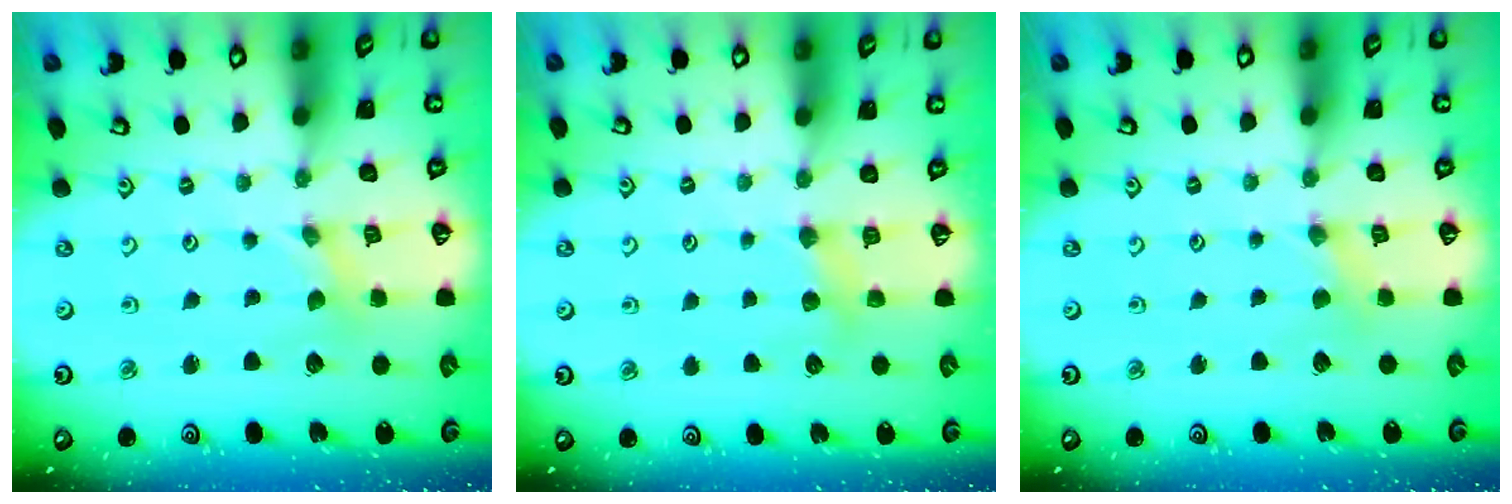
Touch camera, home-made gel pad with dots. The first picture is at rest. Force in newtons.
{"total": 5.1, "press": 5.0, "slide": 0.7}
{"total": 1.7, "press": 1.6, "slide": 0.4}